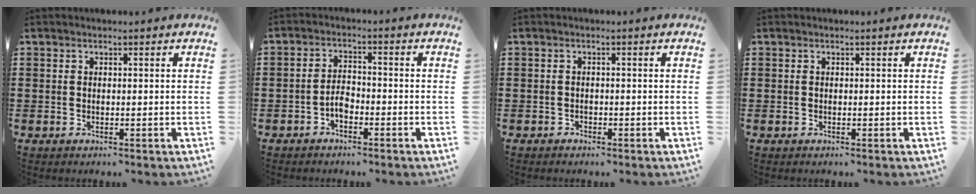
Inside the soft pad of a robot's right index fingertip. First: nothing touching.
{"total": 2.8, "force": [-1.5, 1.5, 1.8], "torque": [-0.043, 0.004, -0.033]}
{"total": 0.7, "force": [-0.6, 0.4, 0.1], "torque": [-0.004, 0.002, -0.015]}
{"total": 0.0}